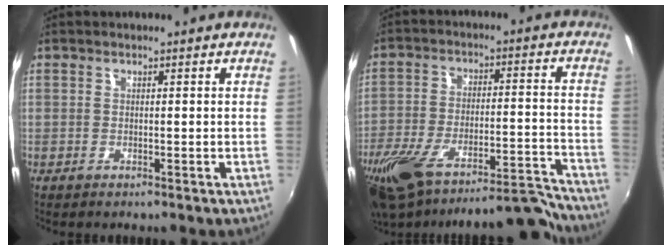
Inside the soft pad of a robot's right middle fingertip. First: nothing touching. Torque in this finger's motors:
{"motor_torque": [1.03, -1.11, 0.39, 0.21]}